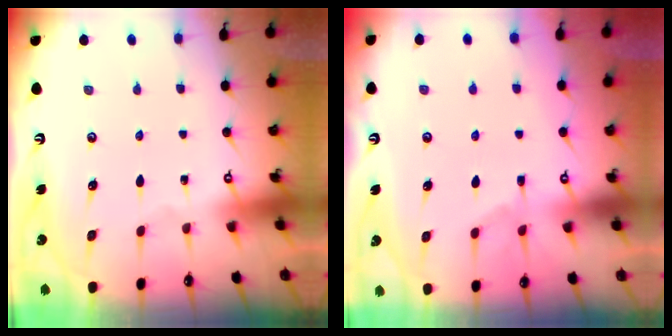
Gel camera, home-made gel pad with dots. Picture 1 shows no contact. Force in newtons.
{"total": 2.3, "press": 2.0, "slide": 1.2}